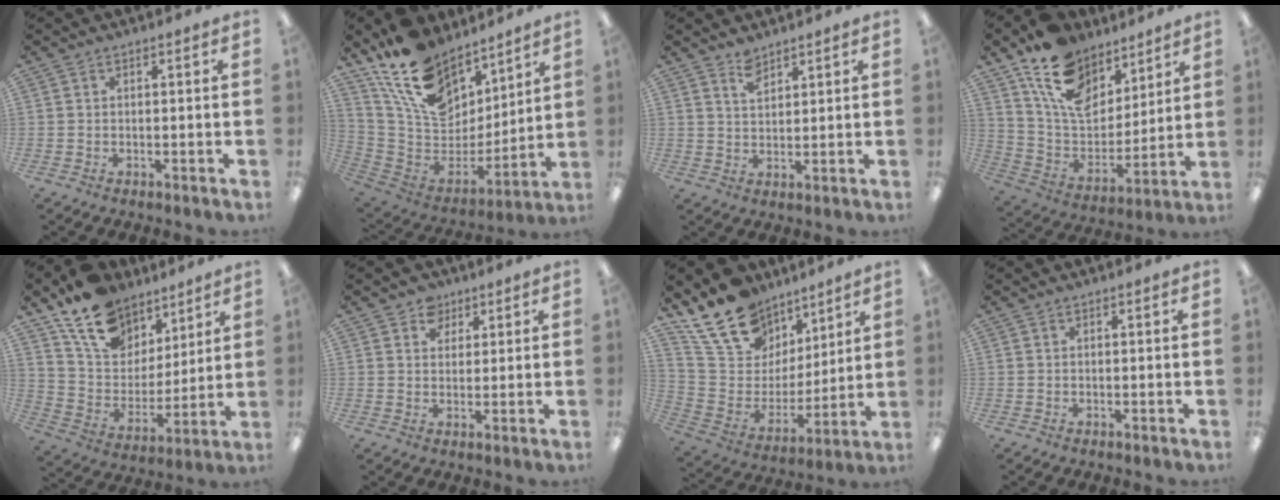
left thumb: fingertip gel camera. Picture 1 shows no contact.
{"total": 18.0, "force": [12.3, 10.6, 7.8], "torque": [-0.156, -0.081, 0.232]}
{"total": 3.8, "force": [3.3, 1.4, 1.2], "torque": [-0.022, -0.018, 0.062]}
{"total": 16.6, "force": [11.2, 9.8, 7.6], "torque": [-0.151, -0.060, 0.211]}
{"total": 16.6, "force": [12.2, 9.8, 5.4], "torque": [-0.107, -0.083, 0.229]}
{"total": 4.8, "force": [3.1, 3.5, 1.0], "torque": [-0.011, -0.010, 0.055]}
{"total": 18.7, "force": [13.9, 11.0, 5.9], "torque": [-0.136, -0.087, 0.261]}
{"total": 0.0}